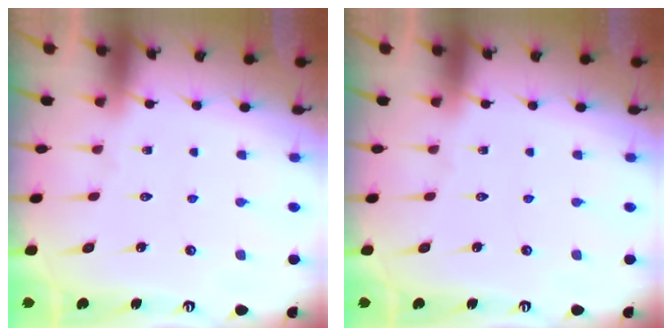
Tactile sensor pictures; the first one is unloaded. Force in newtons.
{"total": 0.0}